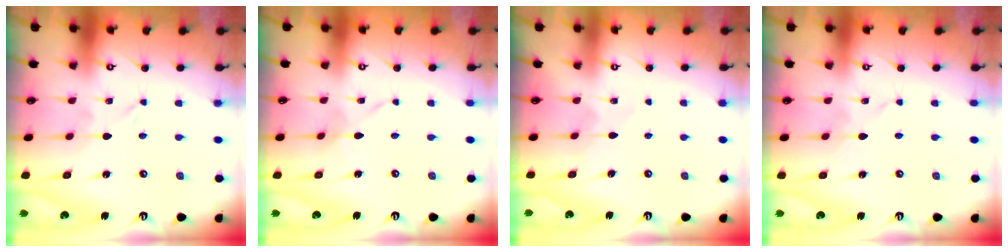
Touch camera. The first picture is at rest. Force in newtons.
{"total": 1.3, "press": 1.3, "slide": 0.1}
{"total": 4.2, "press": 4.2, "slide": 0.5}
{"total": 1.7, "press": 1.7, "slide": 0.1}